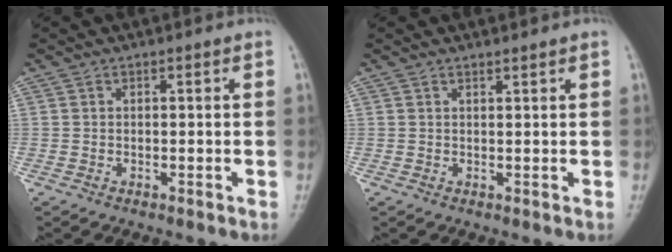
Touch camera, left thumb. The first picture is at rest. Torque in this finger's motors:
{"motor_torque": [-0.16, -0.09, -0.24, 0.08, -0.03]}